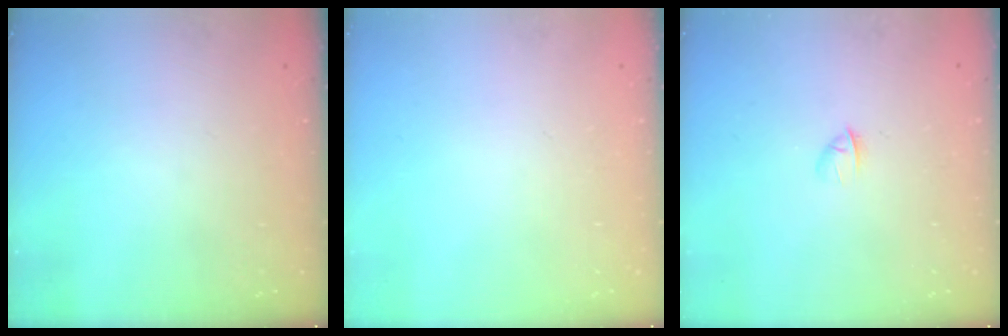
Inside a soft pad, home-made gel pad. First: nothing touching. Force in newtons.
{"total": 0.0}
{"total": 1.7, "press": 1.6, "slide": 0.5}